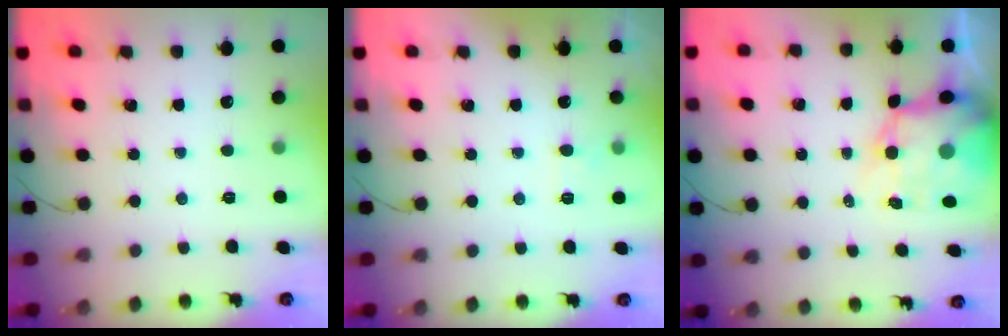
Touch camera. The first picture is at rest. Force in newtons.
{"total": 2.6, "press": 2.2, "slide": 1.4}
{"total": 10.4, "press": 9.9, "slide": 3.3}